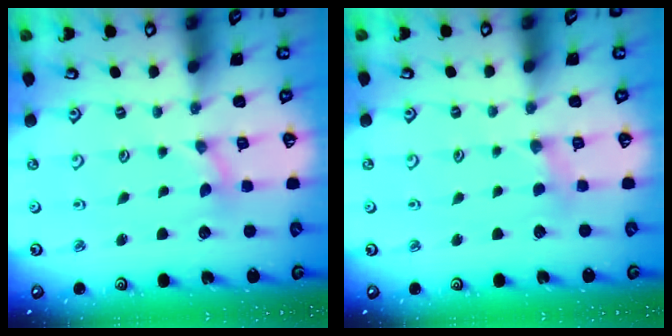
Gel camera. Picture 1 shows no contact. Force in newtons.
{"total": 2.4, "press": 2.4, "slide": 0.4}